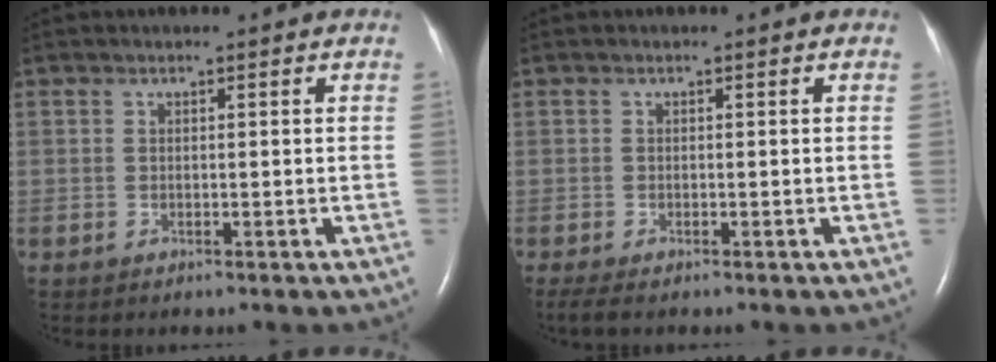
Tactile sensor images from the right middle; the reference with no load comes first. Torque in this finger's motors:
{"motor_torque": [0.07, -0.07, -0.01, 0.00]}